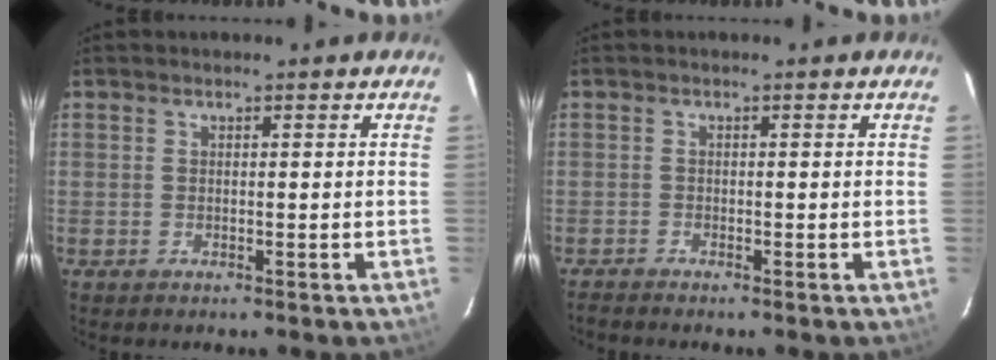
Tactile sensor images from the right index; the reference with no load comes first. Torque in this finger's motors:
{"motor_torque": [0.16, -0.23, 0.10, 0.00]}